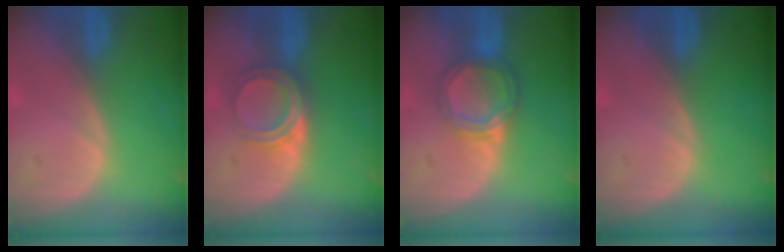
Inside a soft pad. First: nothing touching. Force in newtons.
{"total": 4.9, "press": 4.3, "slide": 2.4}
{"total": 5.3, "press": 5.0, "slide": 1.8}
{"total": 0.0}